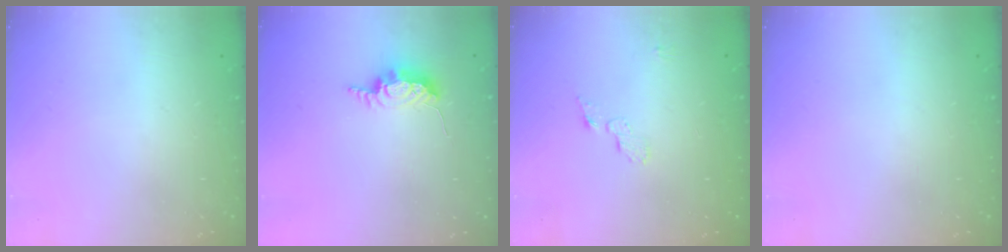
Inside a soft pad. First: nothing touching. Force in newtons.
{"total": 7.0, "press": 6.9, "slide": 0.5}
{"total": 4.8, "press": 4.8, "slide": 0.5}
{"total": 0.0}